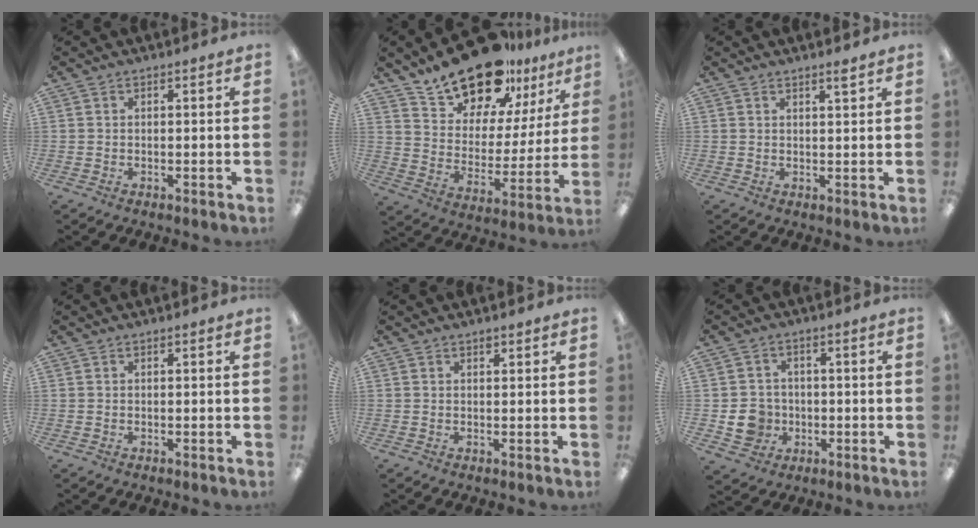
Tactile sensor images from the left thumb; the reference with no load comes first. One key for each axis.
{"total": 19.5, "fx": 16.1, "fy": 8.2, "fz": 7.3, "tx": -0.129, "ty": -0.119, "tz": 0.288}
{"total": 1.9, "fx": 1.6, "fy": 0.0, "fz": 0.9, "tx": -0.013, "ty": -0.006, "tz": 0.028}
{"total": 0.0}
{"total": 0.9, "fx": 0.8, "fy": 0.4, "fz": 0.3, "tx": 0.002, "ty": -0.003, "tz": 0.012}
{"total": 7.4, "fx": -1.5, "fy": 6.8, "fz": 2.5, "tx": -0.055, "ty": 0.013, "tz": -0.024}